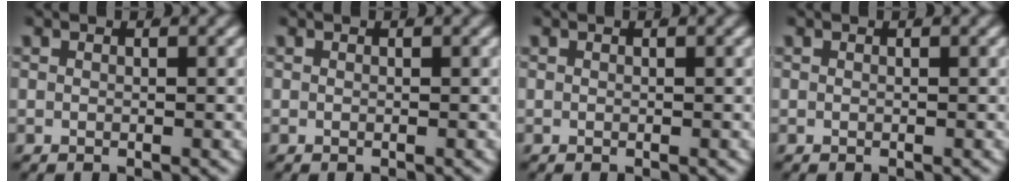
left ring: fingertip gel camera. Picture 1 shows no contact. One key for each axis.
{"total": 0.0}
{"total": 0.0}
{"total": 0.0}